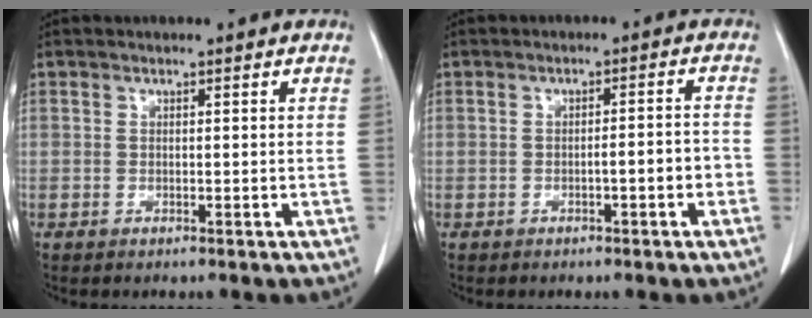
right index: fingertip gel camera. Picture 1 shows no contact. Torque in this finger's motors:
{"motor_torque": [0.50, -0.31, 0.19, 0.04]}